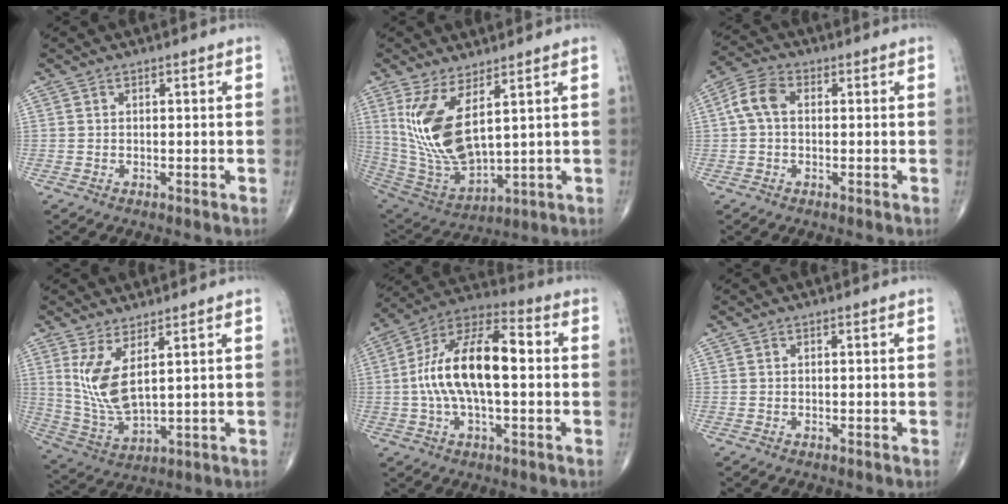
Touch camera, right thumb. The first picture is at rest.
{"total": 14.8, "force": [5.0, 5.9, 12.7], "torque": [-0.256, -0.040, 0.121]}
{"total": 5.7, "force": [0.5, 3.7, 4.3], "torque": [-0.087, 0.019, 0.002]}
{"total": 9.3, "force": [3.4, 3.2, 8.1], "torque": [-0.176, -0.034, 0.081]}
{"total": 17.4, "force": [0.3, 7.6, 15.6], "torque": [-0.287, 0.039, -0.003]}
{"total": 0.0}